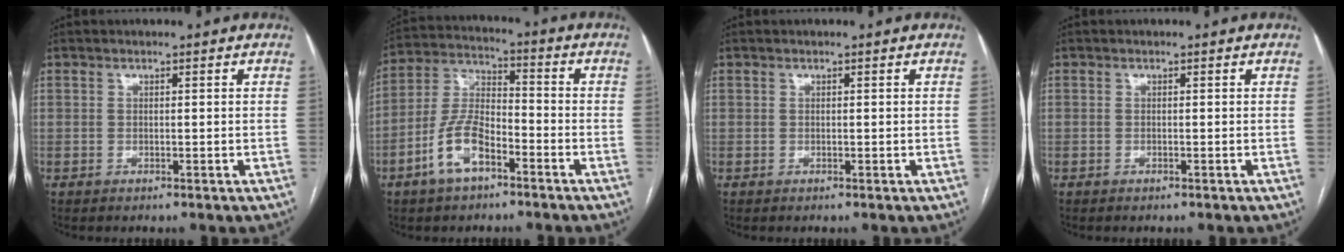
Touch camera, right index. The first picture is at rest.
{"total": 9.8, "force": [-5.0, 4.4, 7.2], "torque": [-0.161, 0.015, -0.096]}
{"total": 0.0}
{"total": 0.0}